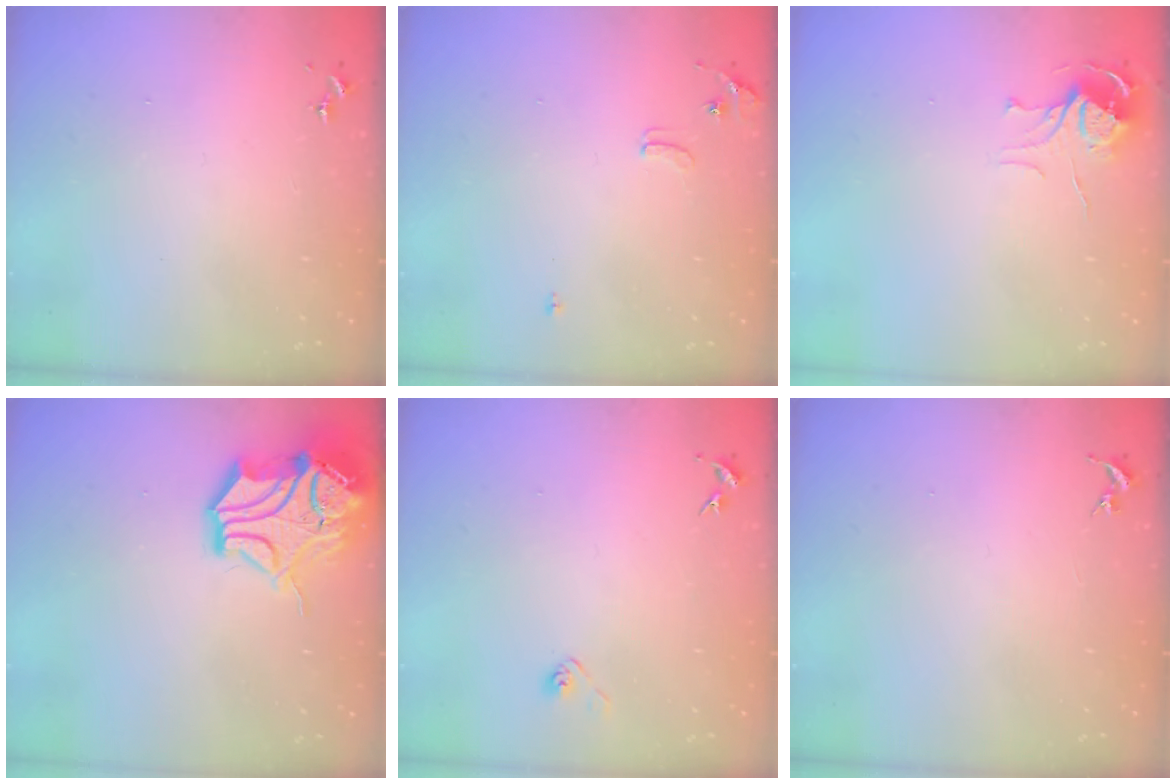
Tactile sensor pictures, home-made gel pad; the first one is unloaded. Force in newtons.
{"total": 6.1, "press": 6.0, "slide": 0.9}
{"total": 7.0, "press": 7.0, "slide": 0.6}
{"total": 16.4, "press": 16.3, "slide": 2.2}
{"total": 2.9, "press": 2.8, "slide": 0.8}
{"total": 0.0}